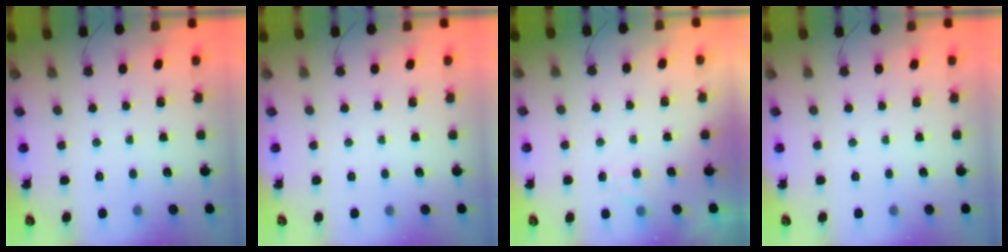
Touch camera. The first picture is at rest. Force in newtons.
{"total": 0.0}
{"total": 2.0, "press": 1.6, "slide": 1.2}
{"total": 0.0}